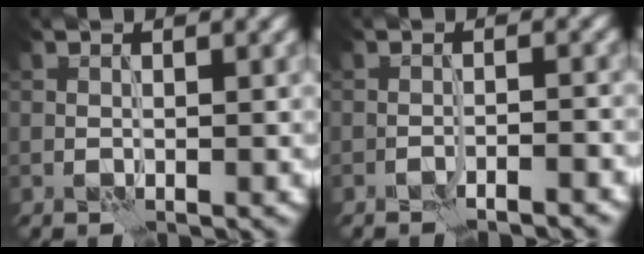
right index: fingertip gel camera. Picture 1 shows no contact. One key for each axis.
{"total": 2.2, "fx": -1.9, "fy": 0.2, "fz": 1.0, "tx": -0.015, "ty": 0.013, "tz": -0.032}